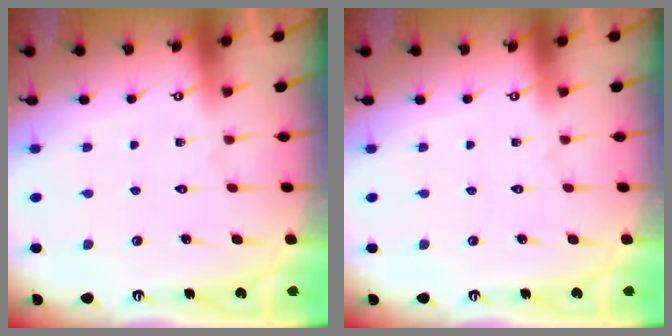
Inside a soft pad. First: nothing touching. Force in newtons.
{"total": 0.0}